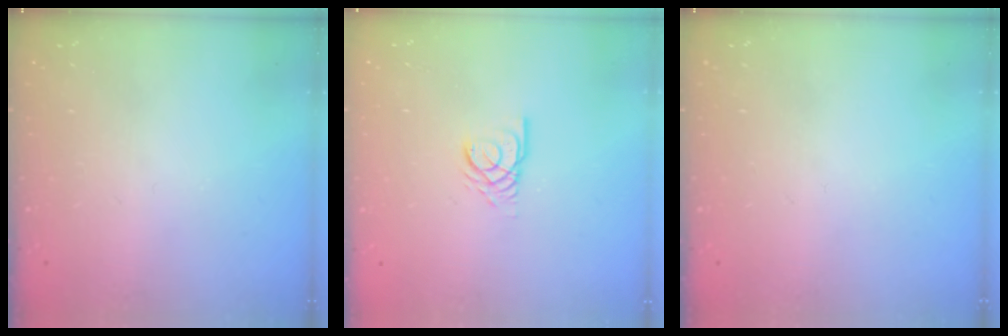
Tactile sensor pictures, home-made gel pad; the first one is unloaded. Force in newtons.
{"total": 3.0, "press": 2.9, "slide": 0.3}
{"total": 0.0}